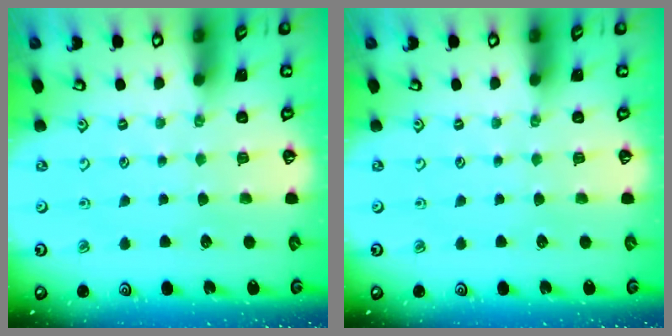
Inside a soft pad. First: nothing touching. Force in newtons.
{"total": 0.0}